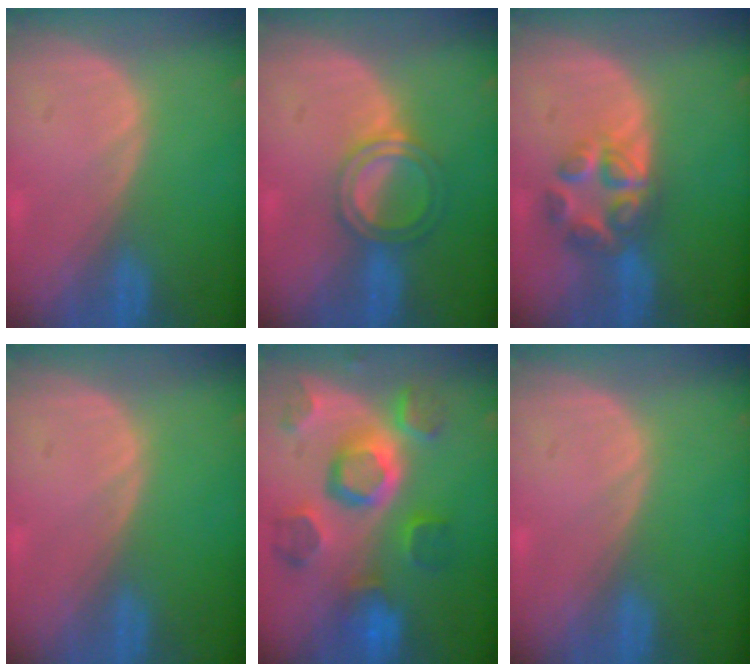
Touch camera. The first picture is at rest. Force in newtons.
{"total": 5.1, "press": 4.6, "slide": 2.1}
{"total": 6.8, "press": 5.8, "slide": 3.6}
{"total": 0.0}
{"total": 11.5, "press": 10.1, "slide": 5.5}
{"total": 0.0}